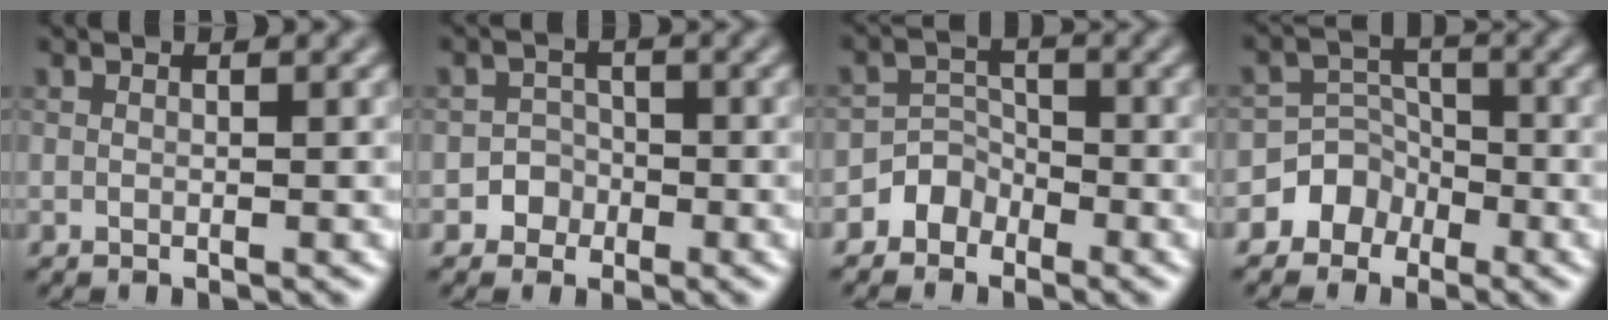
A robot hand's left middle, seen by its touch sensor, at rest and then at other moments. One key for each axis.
{"total": 2.4, "fx": -1.1, "fy": 2.1, "fz": 0.1, "tx": 0.029, "ty": 0.008, "tz": -0.030}
{"total": 2.4, "fx": -1.7, "fy": 1.8, "fz": 0.2, "tx": 0.024, "ty": 0.019, "tz": -0.040}
{"total": 4.0, "fx": -2.4, "fy": 3.3, "fz": 0.2, "tx": 0.035, "ty": 0.015, "tz": -0.056}